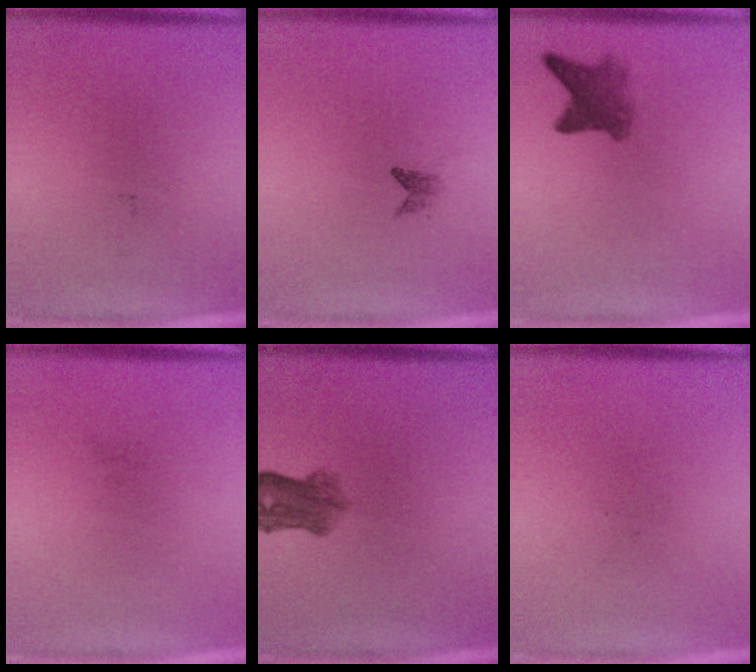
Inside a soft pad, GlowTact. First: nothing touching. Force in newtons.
{"total": 1.2}
{"total": 4.1}
{"total": 0.0}
{"total": 5.0}
{"total": 0.0}